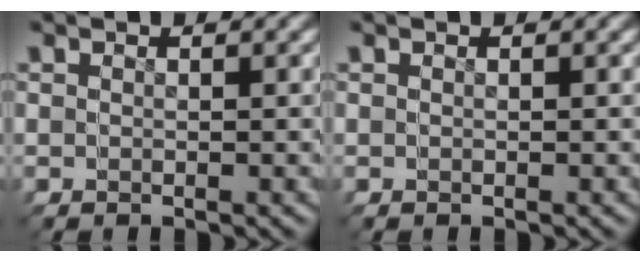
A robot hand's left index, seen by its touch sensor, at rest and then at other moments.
{"total": 0.0}